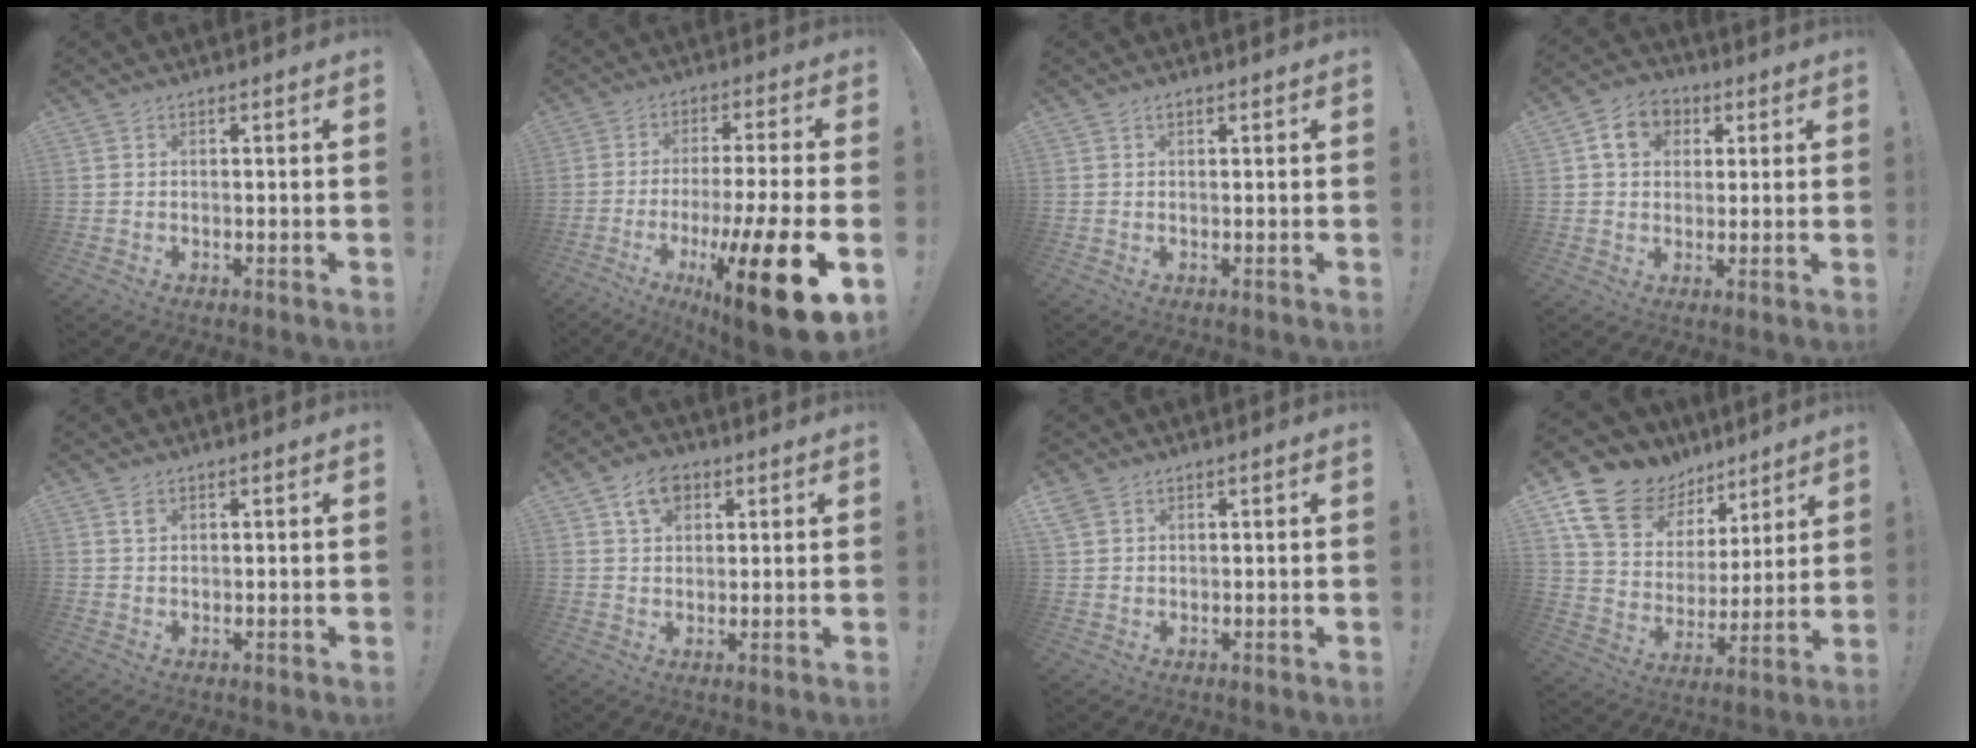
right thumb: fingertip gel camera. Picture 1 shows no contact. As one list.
[{"total": 21.0, "force": [-8.3, 3.1, 19.1], "torque": [-0.295, 0.034, -0.127]}, {"total": 0.7, "force": [0.5, 0.4, 0.3], "torque": [-0.003, -0.001, 0.008]}, {"total": 9.1, "force": [3.0, 7.5, 4.1], "torque": [-0.058, 0.003, 0.059]}, {"total": 1.4, "force": [0.7, 0.8, 0.9], "torque": [-0.001, -0.007, 0.010]}, {"total": 7.3, "force": [3.8, 5.1, 3.7], "torque": [-0.062, -0.001, 0.071]}, {"total": 2.9, "force": [2.0, 1.7, 1.2], "torque": [-0.019, -0.008, 0.039]}, {"total": 16.9, "force": [11.1, 10.6, 7.1], "torque": [-0.131, -0.059, 0.215]}]